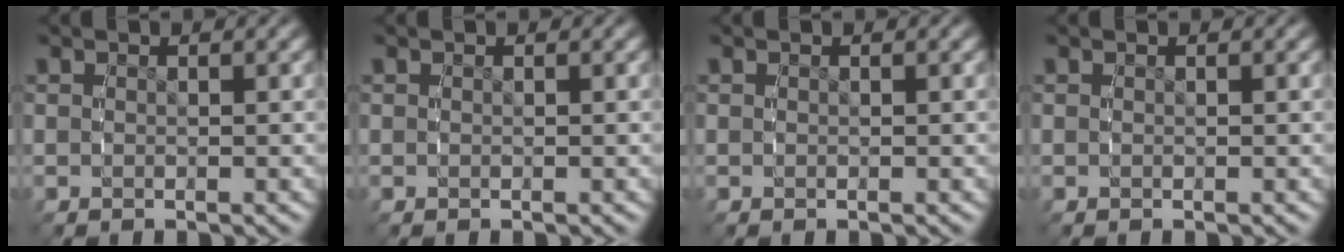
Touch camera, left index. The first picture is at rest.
{"total": 0.0}
{"total": 0.0}
{"total": 0.0}